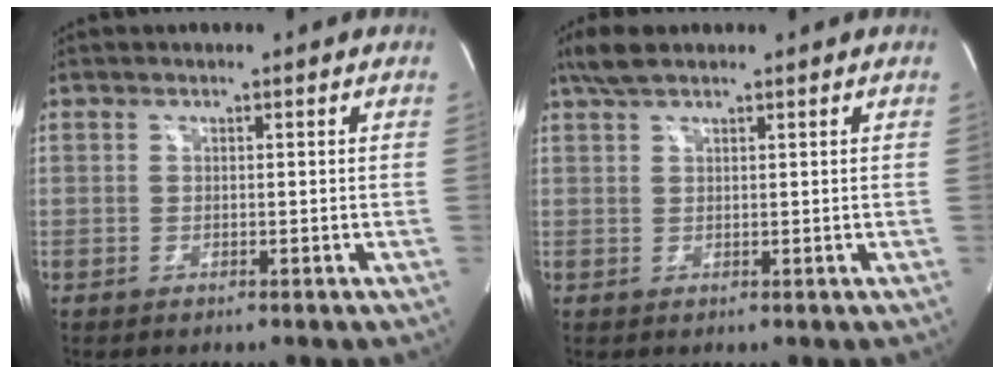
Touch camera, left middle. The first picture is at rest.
{"total": 3.6, "force": [2.8, 0.9, 2.0], "torque": [-0.050, 0.016, 0.057]}